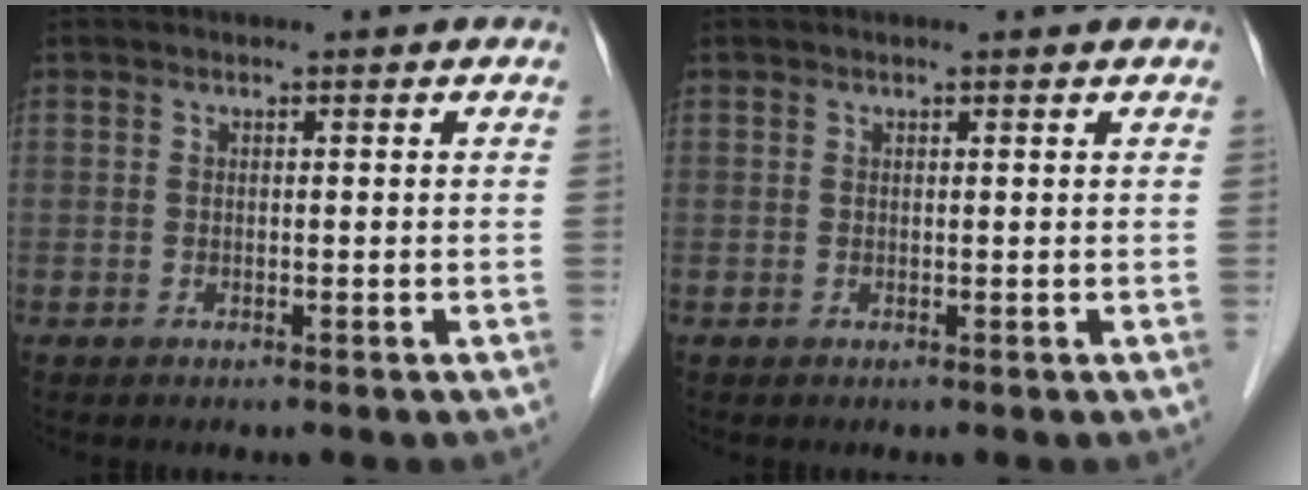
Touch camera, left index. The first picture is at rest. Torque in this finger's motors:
{"motor_torque": [0.05, -0.43, 0.03, 0.00]}